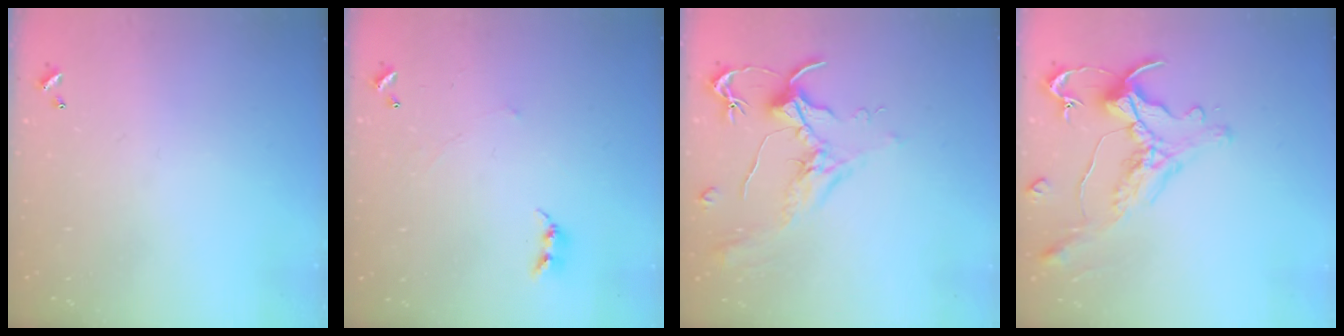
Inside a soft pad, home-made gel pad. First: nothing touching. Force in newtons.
{"total": 2.7, "press": 2.7, "slide": 0.3}
{"total": 2.0, "press": 1.8, "slide": 0.8}
{"total": 0.7, "press": 0.1, "slide": 0.7}